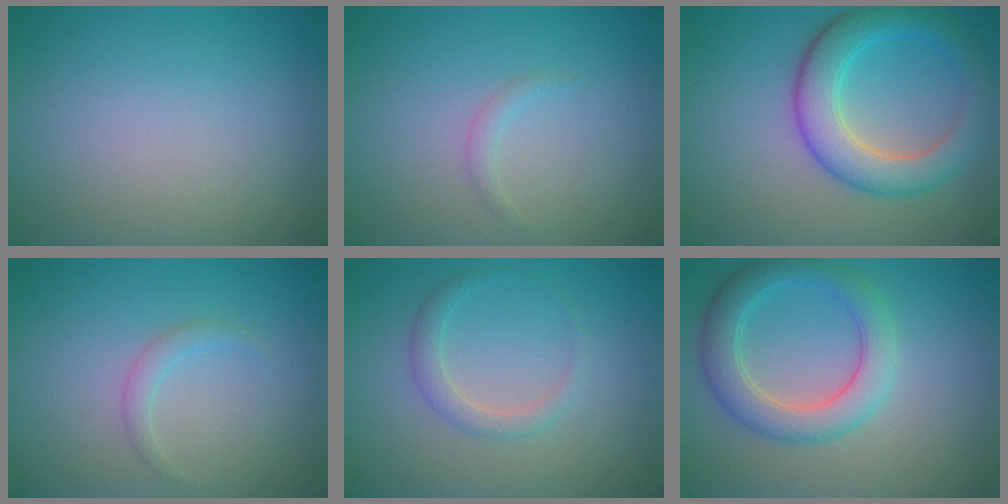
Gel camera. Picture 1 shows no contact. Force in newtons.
{"total": 0.9, "press": 0.9, "slide": 0.0}
{"total": 5.7, "press": 5.7, "slide": 0.1}
{"total": 1.1, "press": 1.1, "slide": 0.1}
{"total": 1.8, "press": 1.8, "slide": 0.0}
{"total": 4.6, "press": 4.5, "slide": 0.5}